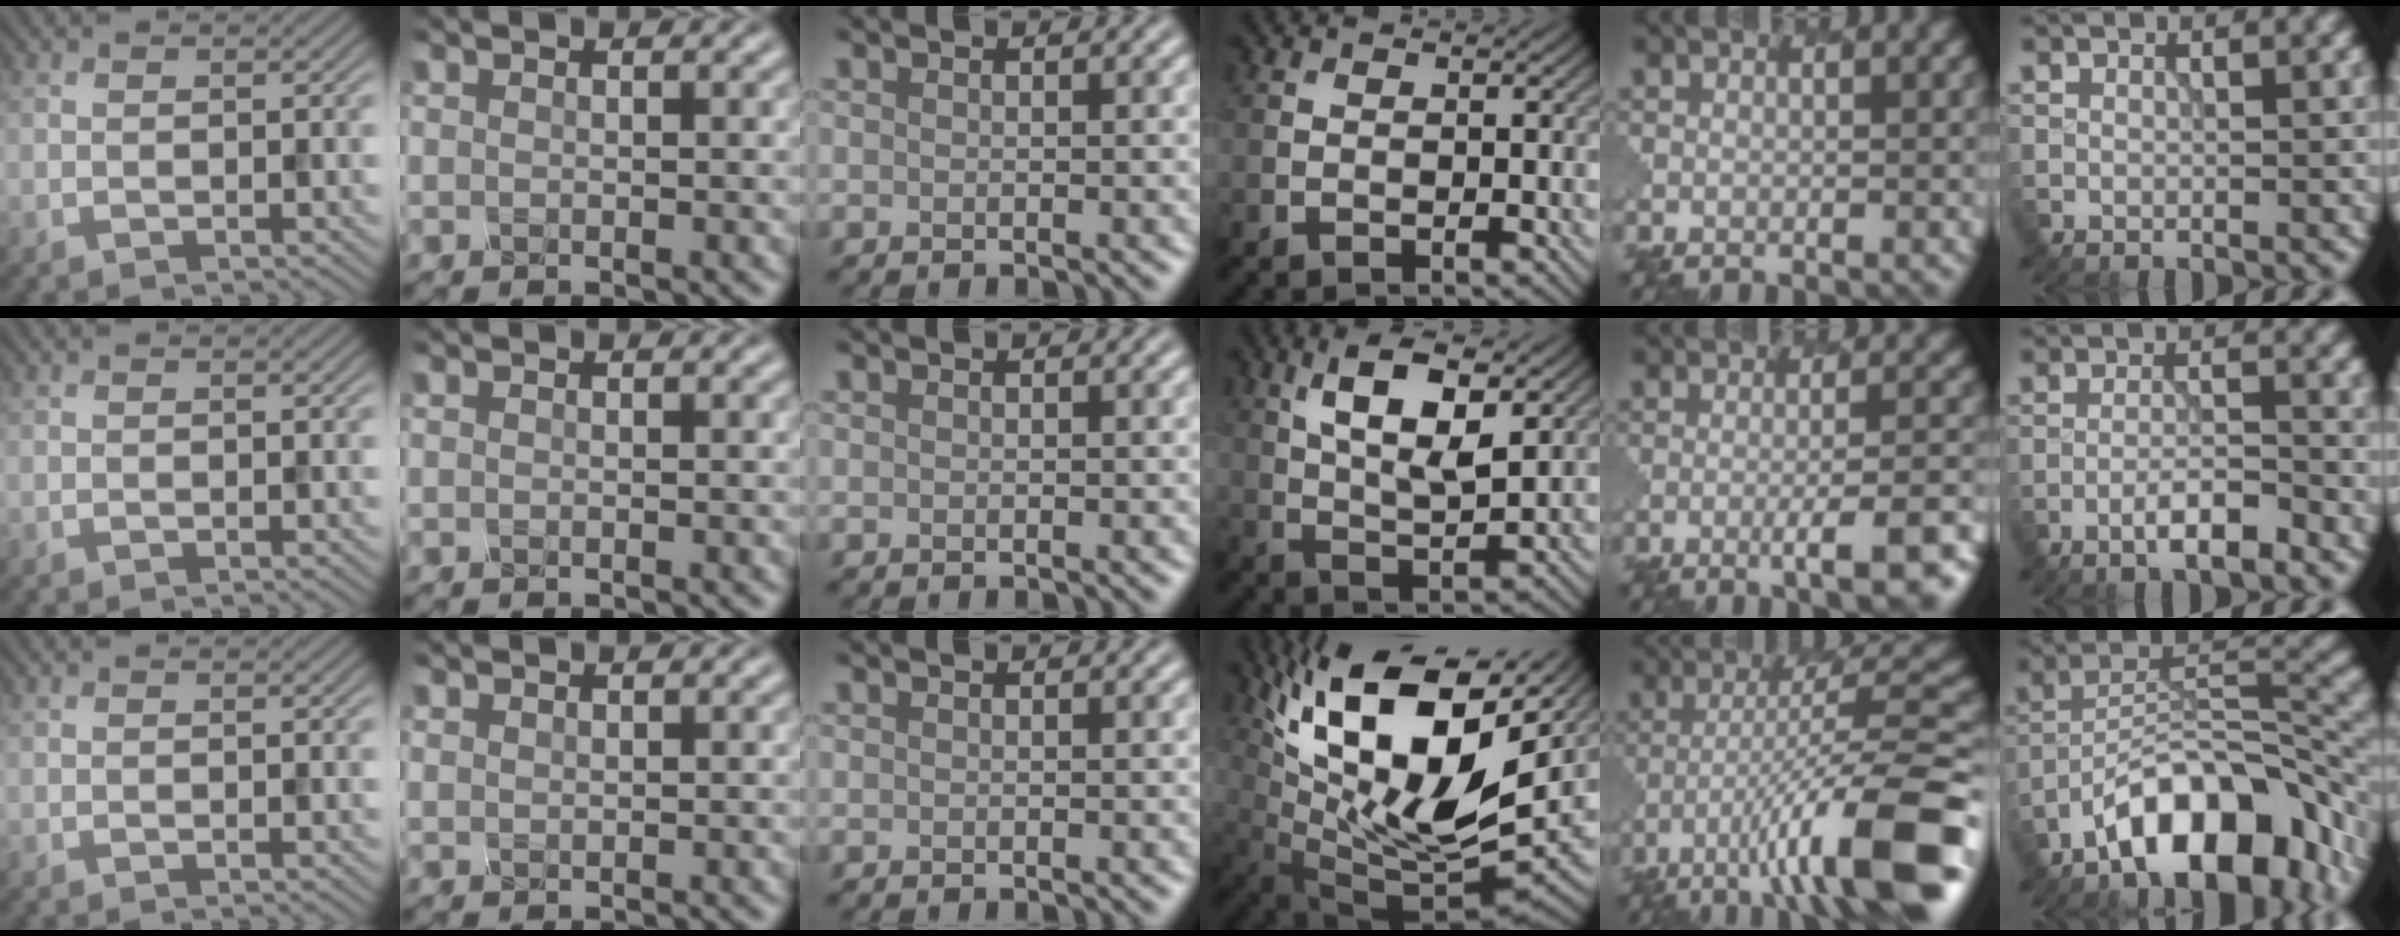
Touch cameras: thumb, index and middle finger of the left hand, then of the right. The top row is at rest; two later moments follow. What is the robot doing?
{"motion": "twist", "object": "rubiks cube"}